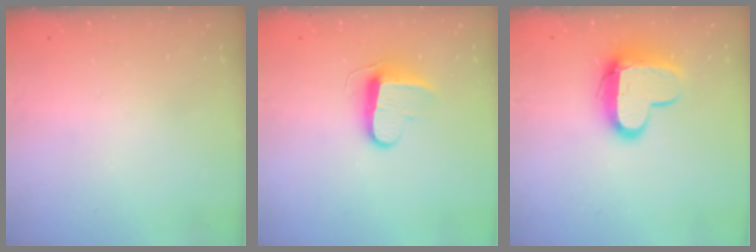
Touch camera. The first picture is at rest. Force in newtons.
{"total": 9.5, "press": 9.5, "slide": 0.6}
{"total": 13.2, "press": 13.2, "slide": 1.2}